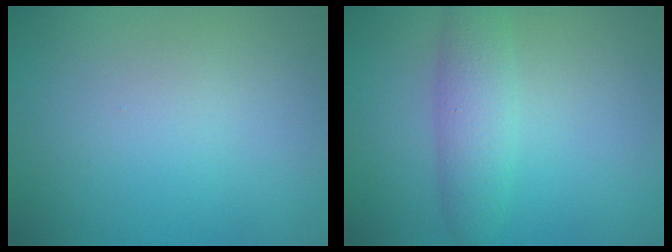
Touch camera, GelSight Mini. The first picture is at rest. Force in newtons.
{"total": 3.4, "press": 3.4, "slide": 0.1}